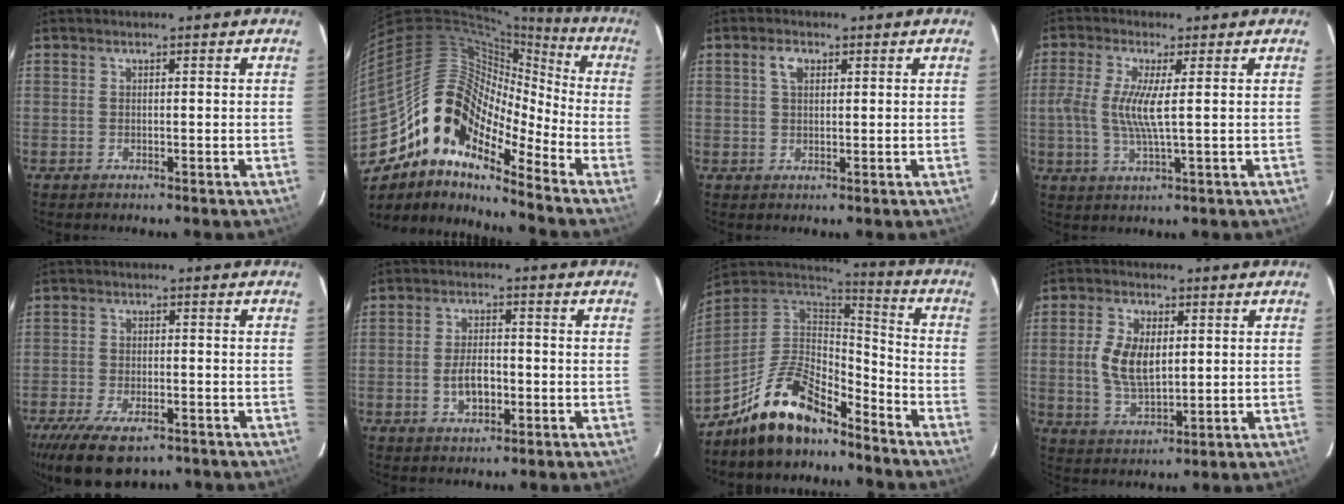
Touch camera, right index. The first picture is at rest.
{"total": 17.0, "force": [-11.0, 7.9, 10.3], "torque": [-0.177, 0.006, -0.227]}
{"total": 2.7, "force": [1.1, 1.6, 1.8], "torque": [-0.034, 0.009, 0.020]}
{"total": 7.1, "force": [0.4, 0.7, 7.0], "torque": [-0.152, -0.004, 0.004]}
{"total": 12.9, "force": [-8.8, 5.4, 7.7], "torque": [-0.177, -0.035, -0.146]}
{"total": 5.4, "force": [-1.5, 2.9, 4.3], "torque": [-0.087, 0.002, -0.021]}
{"total": 15.6, "force": [-12.1, 5.5, 8.2], "torque": [-0.178, 0.011, -0.219]}
{"total": 9.1, "force": [1.0, 5.0, 7.5], "torque": [-0.152, 0.002, 0.025]}